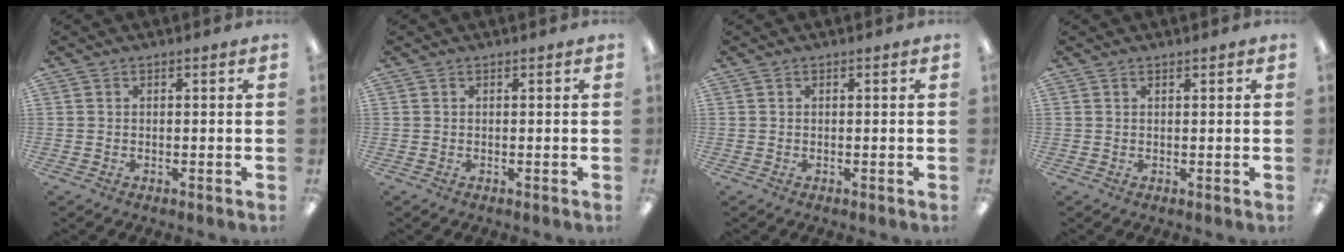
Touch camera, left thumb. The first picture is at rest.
{"total": 0.0}
{"total": 0.0}
{"total": 0.6, "force": [0.5, 0.1, 0.3], "torque": [-0.008, 0.002, 0.009]}